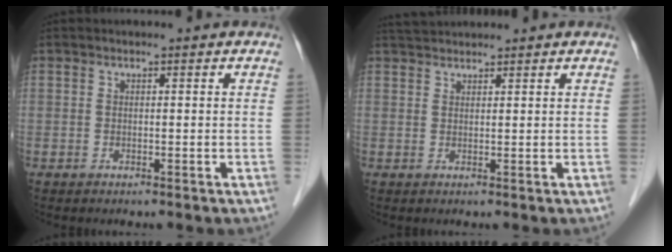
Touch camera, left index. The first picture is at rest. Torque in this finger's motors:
{"motor_torque": [-0.47, -0.45, 0.06, 0.04]}